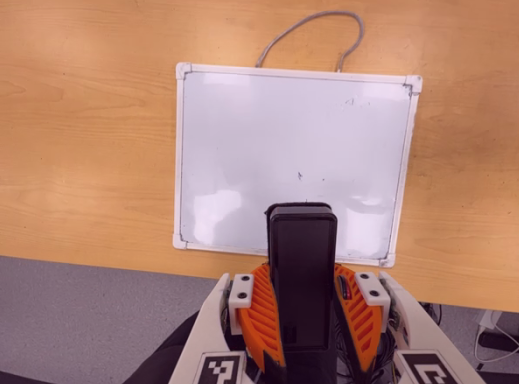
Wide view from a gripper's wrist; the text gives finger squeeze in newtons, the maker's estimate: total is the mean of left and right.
{"total": 8.8, "left": 7.3, "right": 10.3}